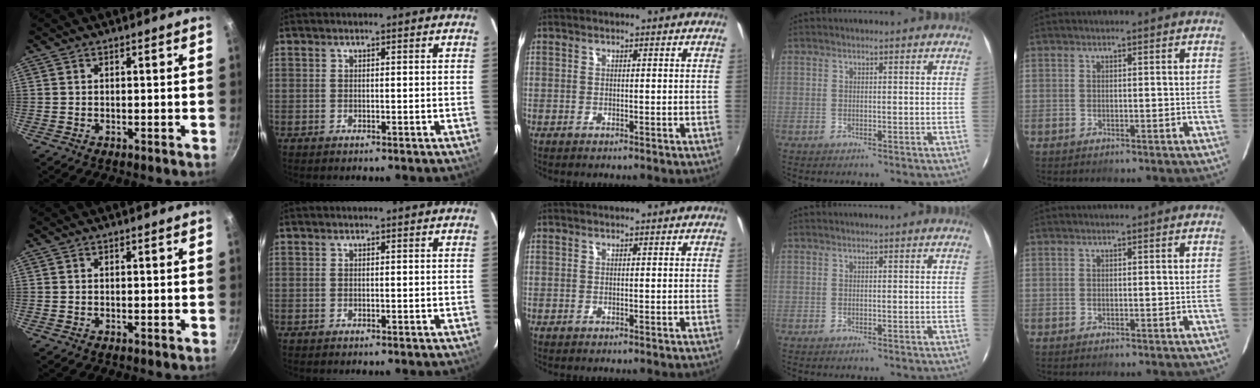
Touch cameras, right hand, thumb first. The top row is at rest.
{}